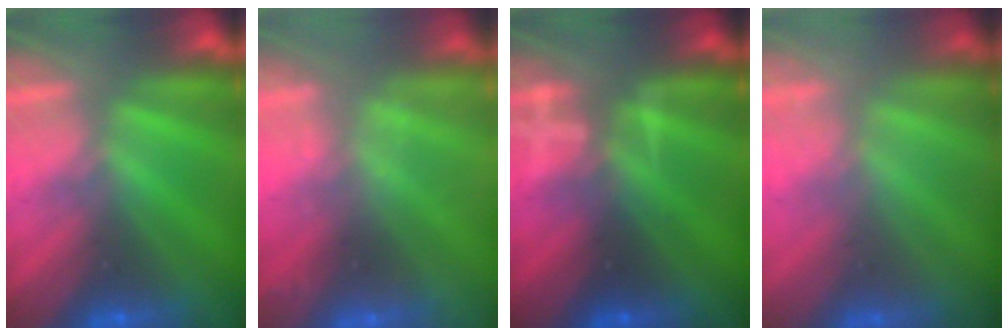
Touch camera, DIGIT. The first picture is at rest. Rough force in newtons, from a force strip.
{"total": 2.2}
{"total": 3.2}
{"total": 1.8}